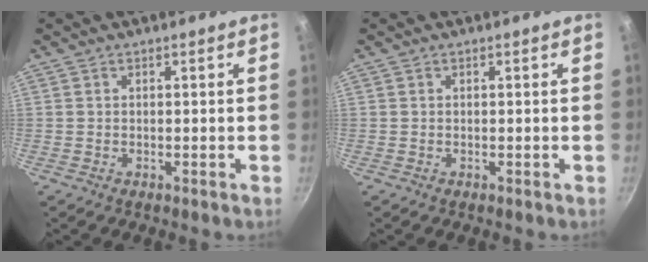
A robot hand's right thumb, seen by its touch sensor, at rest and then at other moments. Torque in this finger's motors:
{"motor_torque": [-0.06, 0.06, -0.04, 0.44, 0.00]}